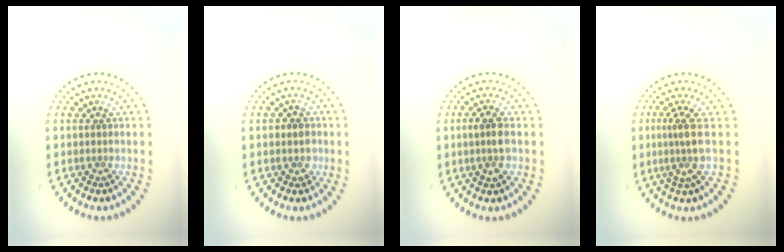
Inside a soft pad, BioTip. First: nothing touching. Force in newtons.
{"total": 1.3, "press": 1.3, "slide": 0.4}
{"total": 2.2, "press": 2.2, "slide": 0.4}
{"total": 2.8, "press": 2.0, "slide": 2.0}